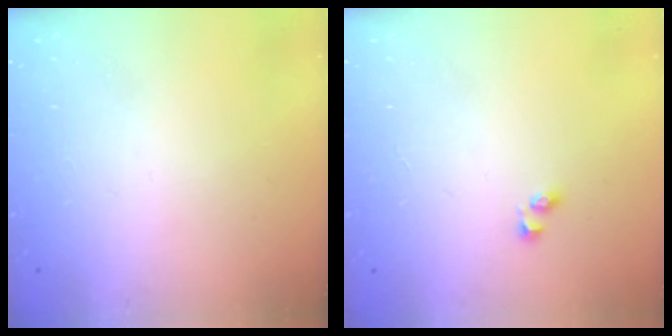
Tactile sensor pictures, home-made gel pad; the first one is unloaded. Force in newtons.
{"total": 2.5, "press": 2.2, "slide": 1.3}